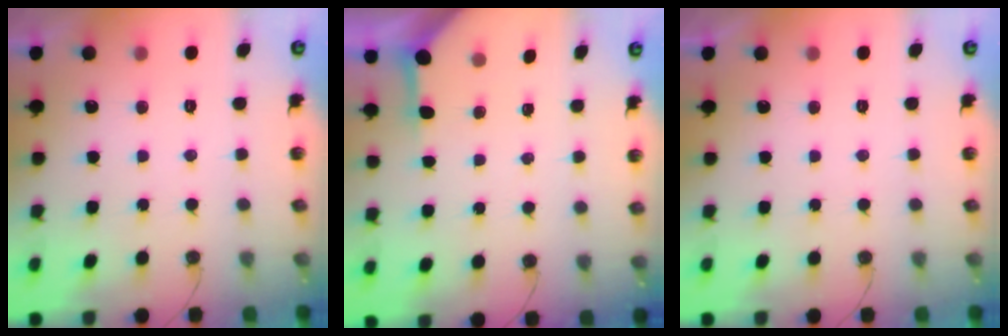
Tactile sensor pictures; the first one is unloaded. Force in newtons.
{"total": 3.2, "press": 3.2, "slide": 0.5}
{"total": 0.0}